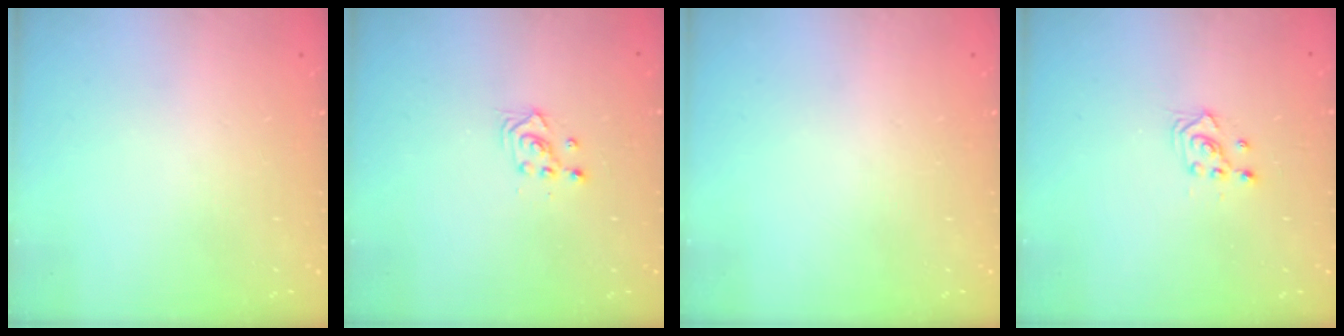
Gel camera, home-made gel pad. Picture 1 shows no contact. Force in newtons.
{"total": 2.3, "press": 2.3, "slide": 0.3}
{"total": 0.0}
{"total": 2.9, "press": 2.9, "slide": 0.2}